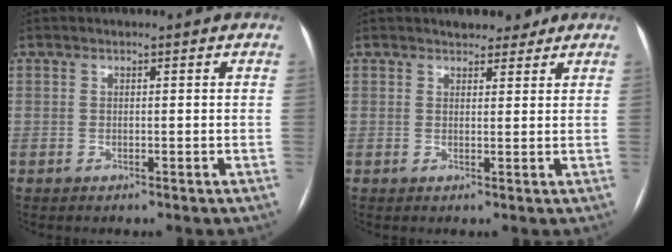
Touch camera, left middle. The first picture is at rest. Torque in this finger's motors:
{"motor_torque": [0.19, -0.18, -0.01, 0.01]}